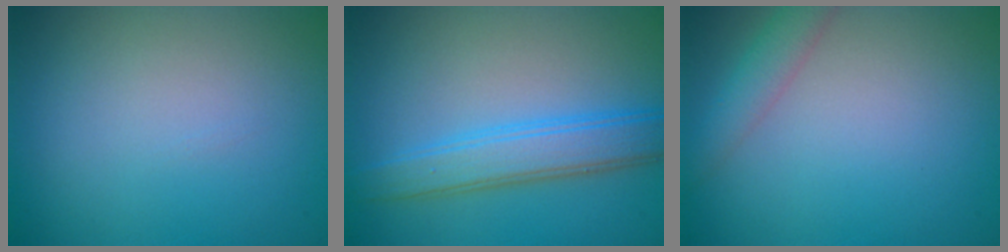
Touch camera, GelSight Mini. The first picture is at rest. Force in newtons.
{"total": 4.4, "press": 4.4, "slide": 0.1}
{"total": 2.3, "press": 2.3, "slide": 0.1}